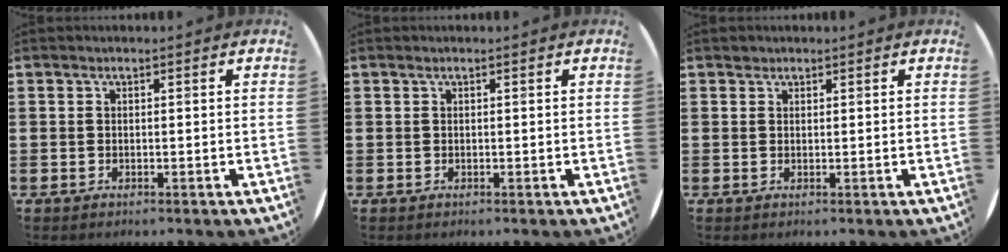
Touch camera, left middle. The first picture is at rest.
{"total": 0.0}
{"total": 0.6, "force": [0.6, 0.3, -0.1], "torque": [0.001, 0.003, 0.011]}